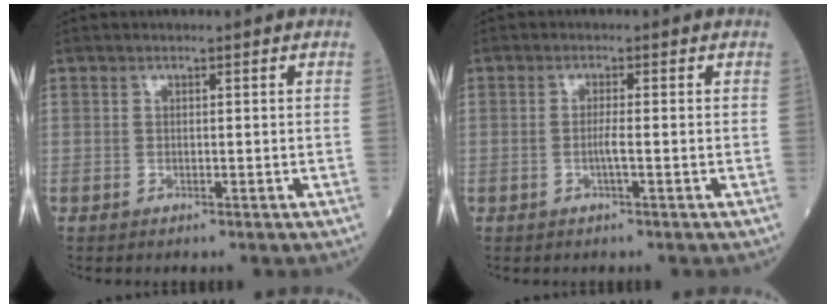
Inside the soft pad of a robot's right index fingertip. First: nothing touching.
{"total": 1.8, "force": [-0.5, -0.2, 1.7], "torque": [-0.032, 0.000, -0.011]}